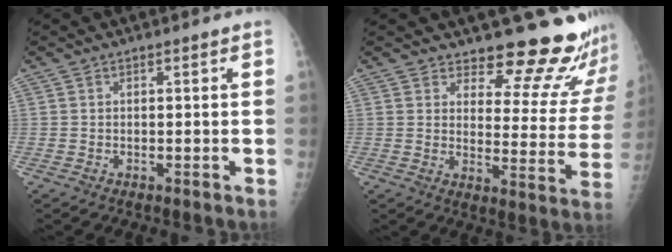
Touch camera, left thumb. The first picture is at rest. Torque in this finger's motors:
{"motor_torque": [0.21, 0.10, -0.14, -0.43, -0.04]}